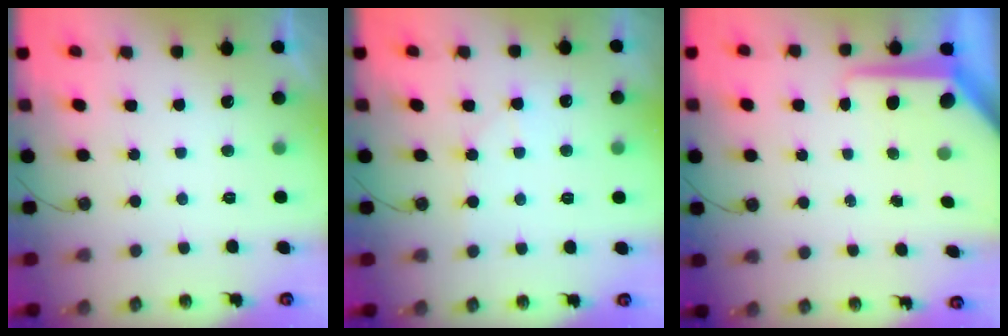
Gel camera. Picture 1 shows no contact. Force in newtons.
{"total": 3.8, "press": 3.8, "slide": 0.5}
{"total": 11.3, "press": 11.2, "slide": 1.0}